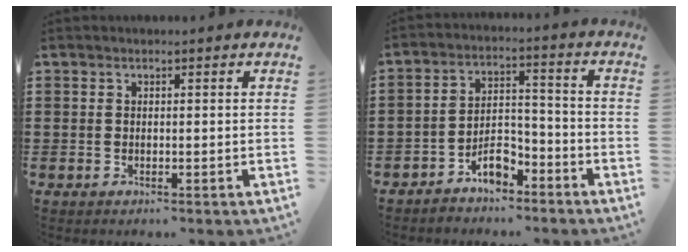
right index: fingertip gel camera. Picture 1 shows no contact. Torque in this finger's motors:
{"motor_torque": [0.88, -0.58, 0.26, 0.08]}